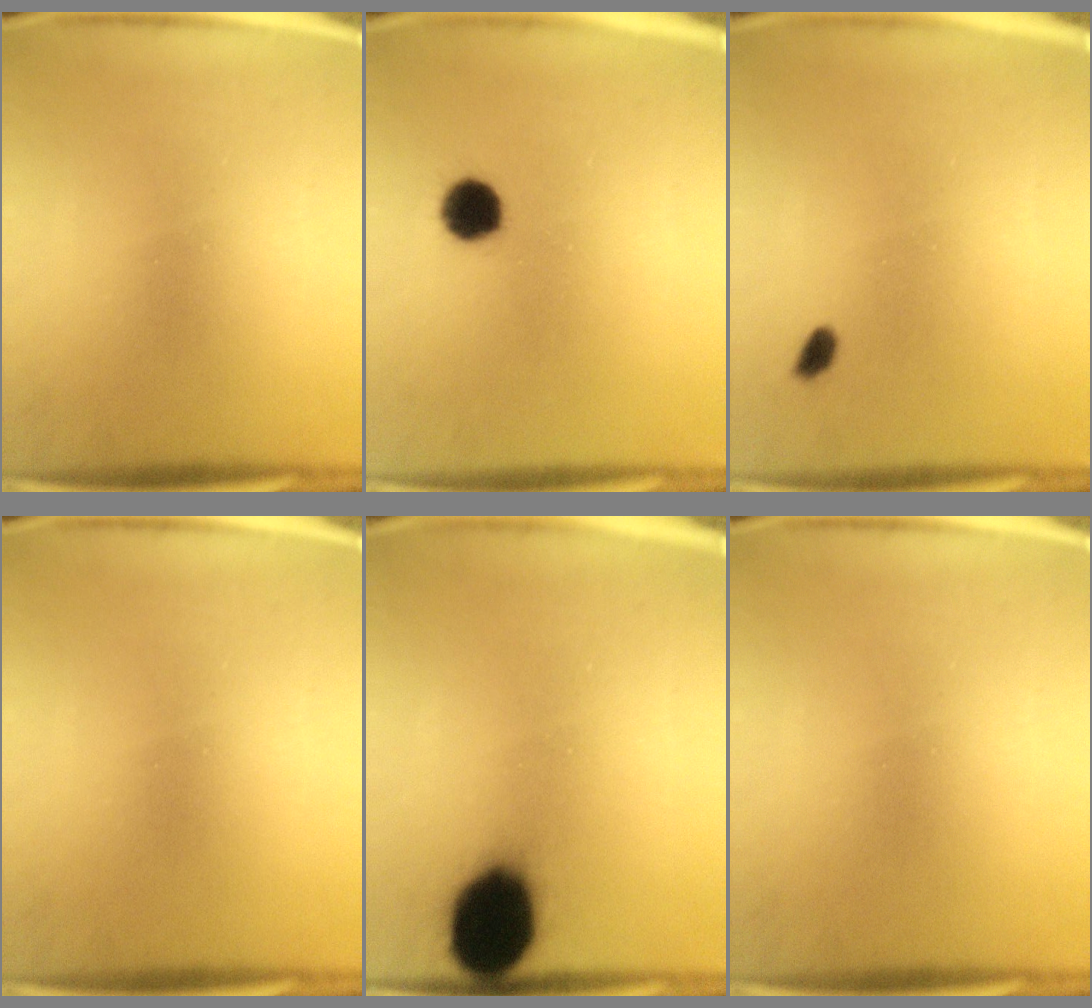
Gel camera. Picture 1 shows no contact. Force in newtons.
{"total": 6.0}
{"total": 1.5}
{"total": 0.0}
{"total": 17.1}
{"total": 0.0}